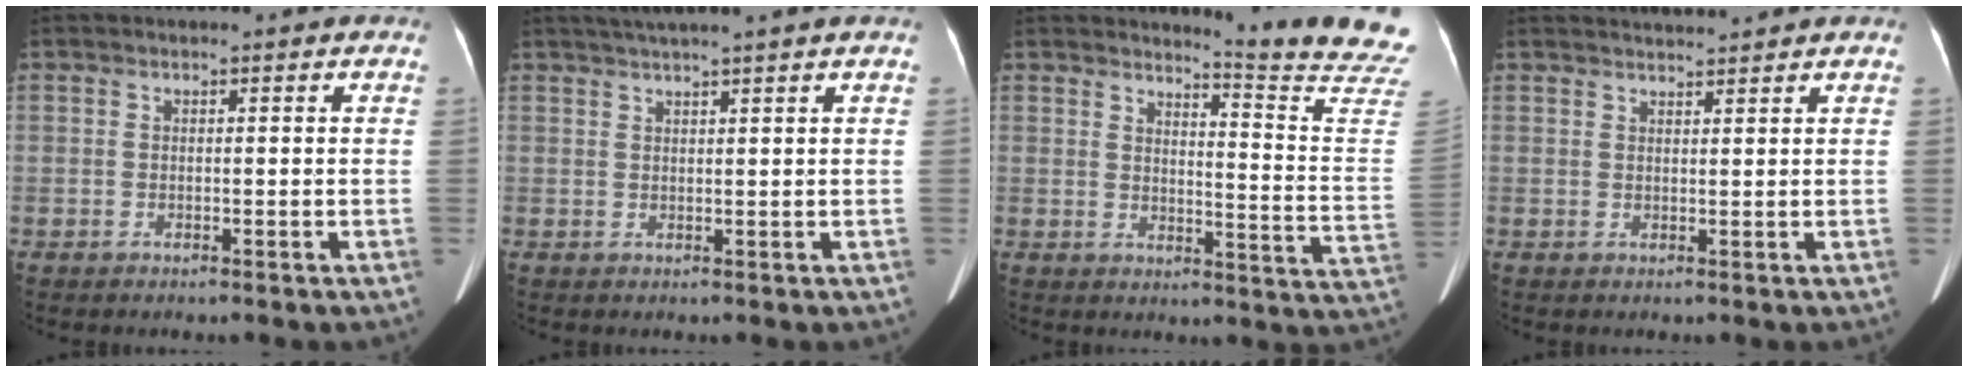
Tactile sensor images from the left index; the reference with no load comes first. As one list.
[{"total": 5.1, "force": [4.0, -1.3, 2.8], "torque": [-0.042, 0.022, 0.065]}, {"total": 14.8, "force": [14.2, -2.2, 3.4], "torque": [-0.040, -0.148, 0.146]}, {"total": 3.0, "force": [2.9, -0.7, 0.3], "torque": [-0.005, 0.014, 0.048]}]